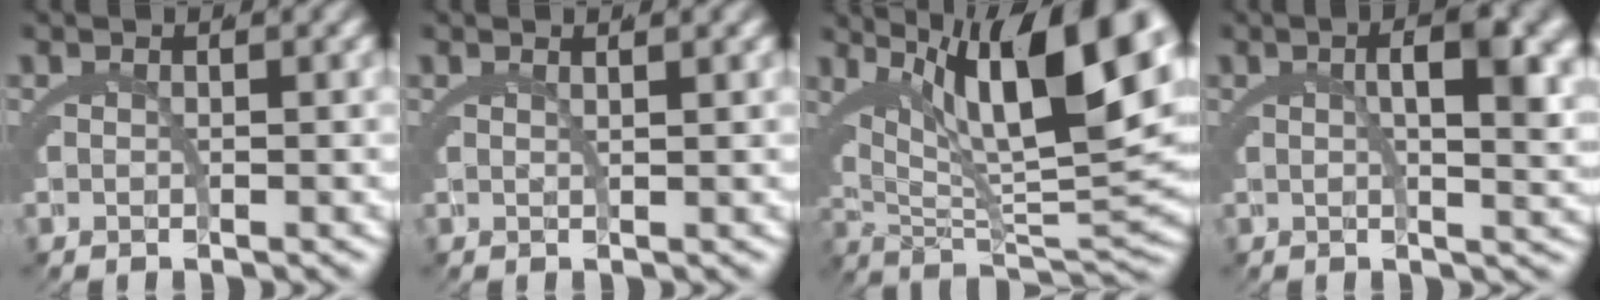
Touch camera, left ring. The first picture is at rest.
{"total": 1.3, "force": [0.9, -0.9, 0.5], "torque": [-0.005, 0.001, 0.018]}
{"total": 15.2, "force": [5.1, 6.2, 12.9], "torque": [-0.186, 0.012, 0.080]}
{"total": 5.1, "force": [1.3, 0.5, 4.9], "torque": [-0.056, 0.006, 0.018]}